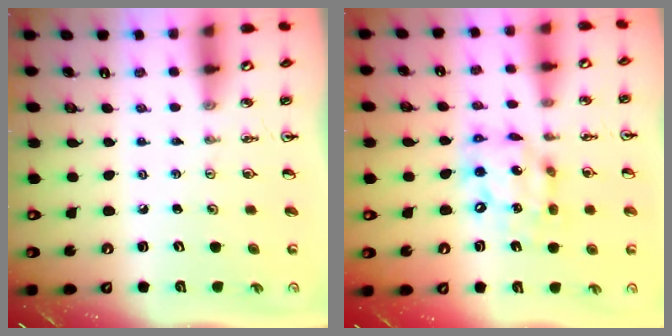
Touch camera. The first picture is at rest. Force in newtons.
{"total": 14.1, "press": 14.1, "slide": 1.0}